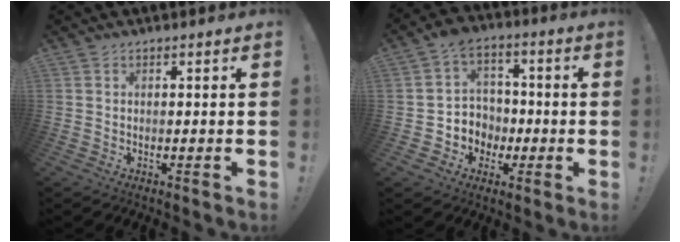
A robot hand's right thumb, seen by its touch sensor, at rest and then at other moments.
{"total": 8.7, "force": [-0.2, 8.4, 2.3], "torque": [-0.038, 0.006, 0.006]}